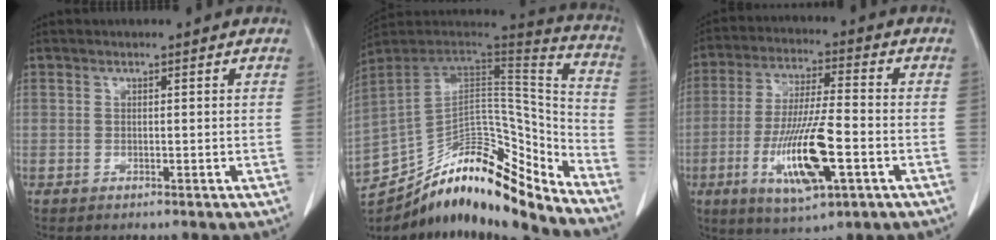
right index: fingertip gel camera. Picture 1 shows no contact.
{"total": 24.7, "force": [-20.8, 5.7, 12.1], "torque": [-0.214, 0.029, -0.332]}
{"total": 13.7, "force": [-4.4, 2.4, 12.8], "torque": [-0.250, -0.015, -0.074]}